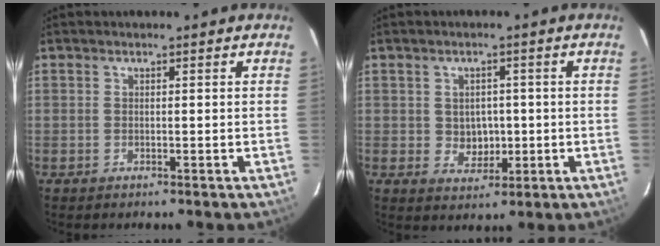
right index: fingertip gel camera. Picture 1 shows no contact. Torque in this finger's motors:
{"motor_torque": [0.02, 0.23, 0.01, 0.00]}